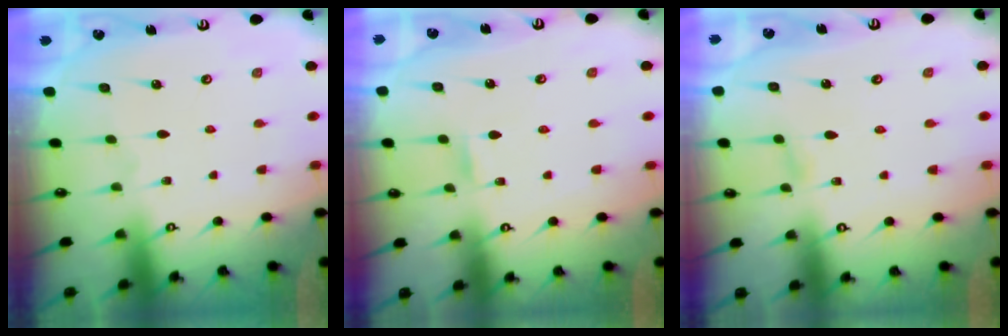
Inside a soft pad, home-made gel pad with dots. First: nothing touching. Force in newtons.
{"total": 1.1, "press": 1.1, "slide": 0.1}
{"total": 2.3, "press": 2.3, "slide": 0.3}